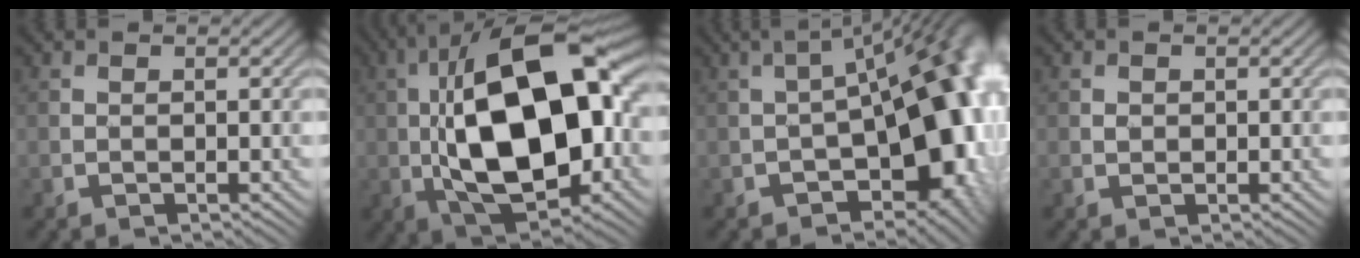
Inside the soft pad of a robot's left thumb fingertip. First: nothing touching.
{"total": 19.1, "force": [-0.3, 9.9, 16.3], "torque": [-0.295, 0.021, -0.021]}
{"total": 17.9, "force": [-3.9, 9.3, 14.7], "torque": [-0.167, -0.021, -0.051]}
{"total": 0.7, "force": [0.1, 0.6, 0.3], "torque": [-0.005, -0.004, 0.002]}